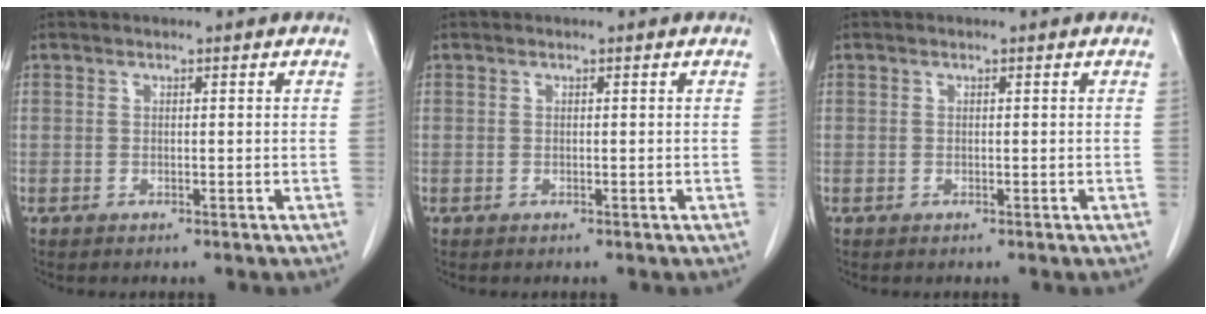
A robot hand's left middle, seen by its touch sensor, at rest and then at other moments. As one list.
[{"total": 0.0}, {"total": 0.0}]